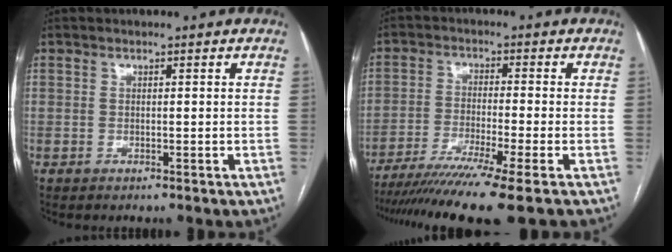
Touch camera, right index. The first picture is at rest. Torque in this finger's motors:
{"motor_torque": [1.25, -0.89, 0.92, 0.20]}